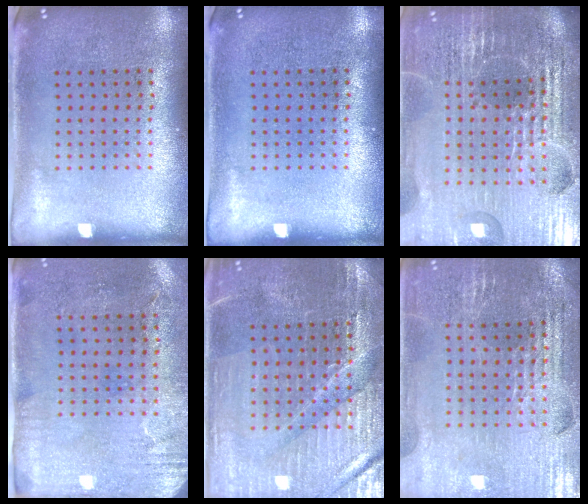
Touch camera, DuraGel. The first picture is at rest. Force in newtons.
{"total": 0.0}
{"total": 6.8, "press": 5.9, "slide": 3.4}
{"total": 3.0, "press": 2.4, "slide": 1.8}
{"total": 3.2, "press": 3.2, "slide": 0.5}
{"total": 2.9, "press": 2.9, "slide": 0.5}